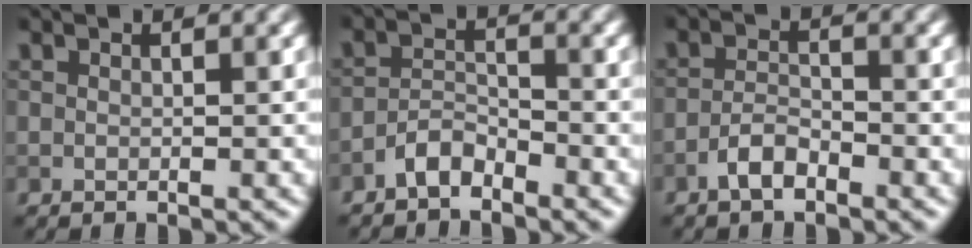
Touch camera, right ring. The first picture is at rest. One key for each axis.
{"total": 2.4, "fx": -2.0, "fy": 0.8, "fz": 1.0, "tx": -0.019, "ty": 0.010, "tz": -0.043}
{"total": 2.4, "fx": -1.7, "fy": 0.8, "fz": 1.5, "tx": -0.032, "ty": 0.006, "tz": -0.037}